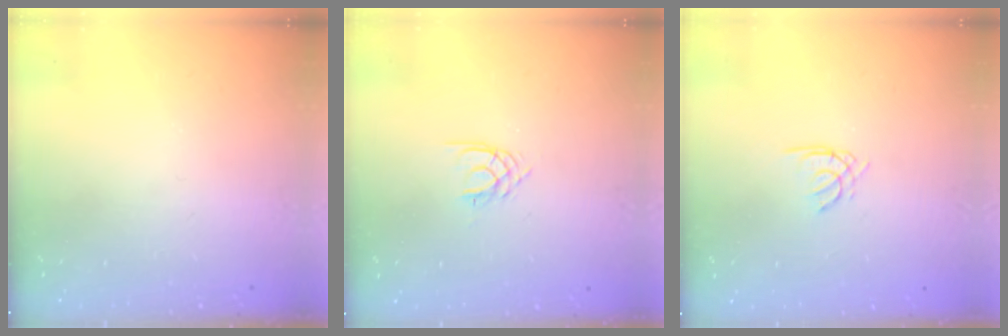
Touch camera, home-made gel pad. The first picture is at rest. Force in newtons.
{"total": 2.1, "press": 2.0, "slide": 0.3}
{"total": 1.5, "press": 1.4, "slide": 0.4}